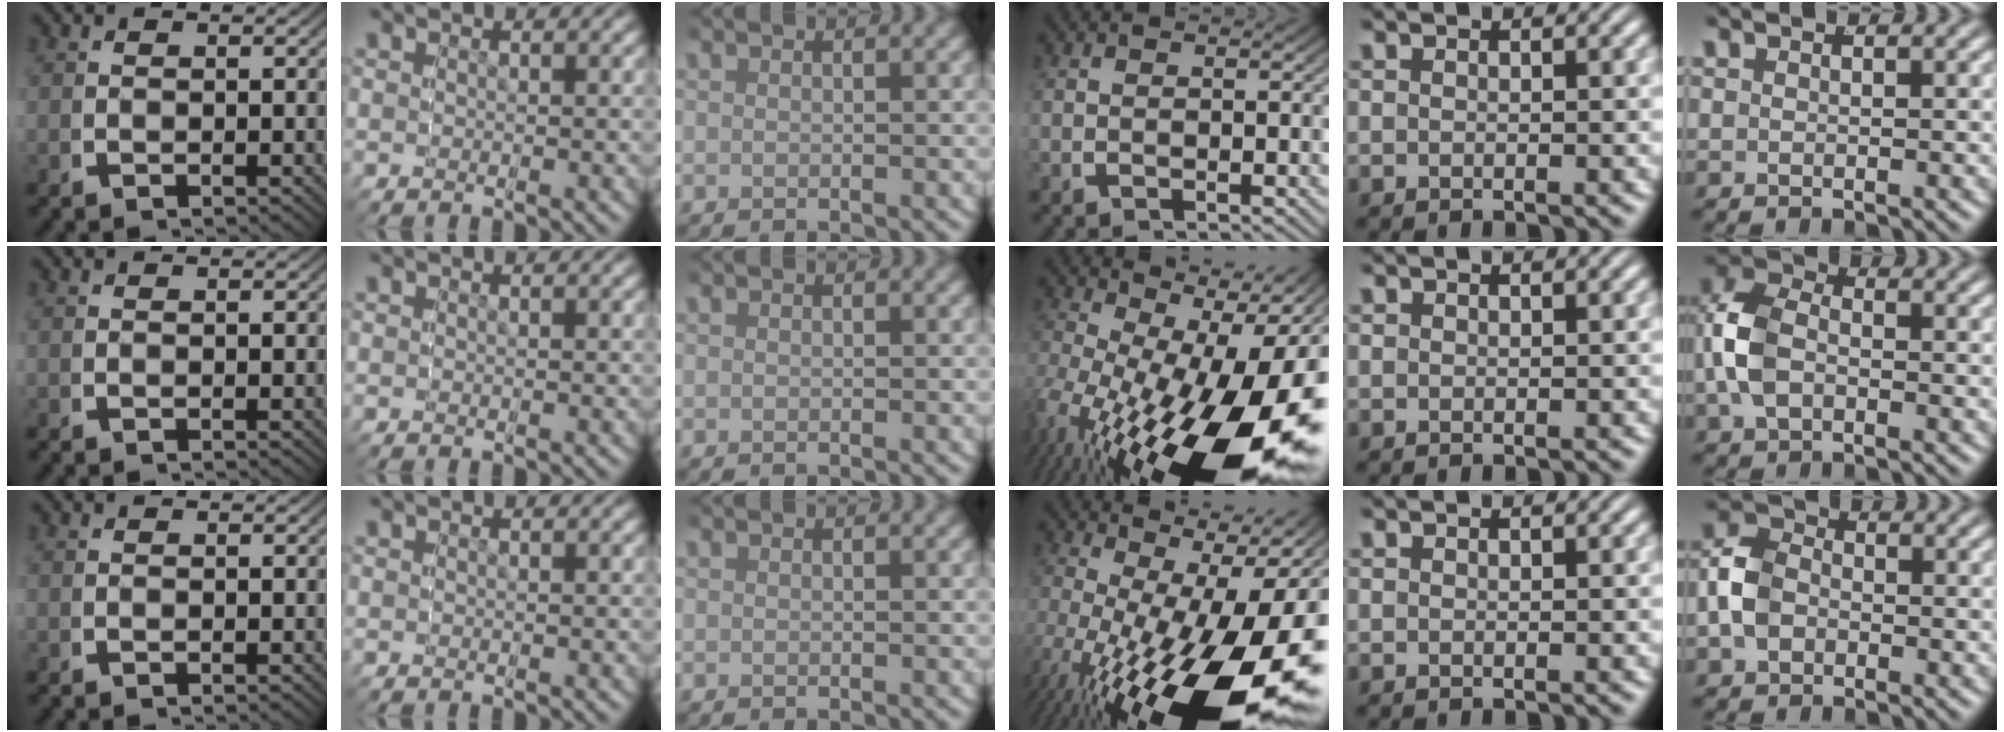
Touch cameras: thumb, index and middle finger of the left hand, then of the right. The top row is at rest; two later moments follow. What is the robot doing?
{"motion": "grasp_and_lifting", "object": "button"}